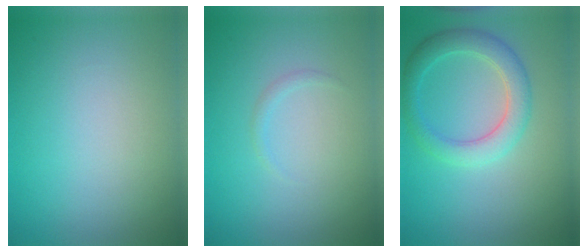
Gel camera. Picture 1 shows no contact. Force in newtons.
{"total": 0.5, "press": 0.5, "slide": 0.0}
{"total": 3.5, "press": 3.5, "slide": 0.2}